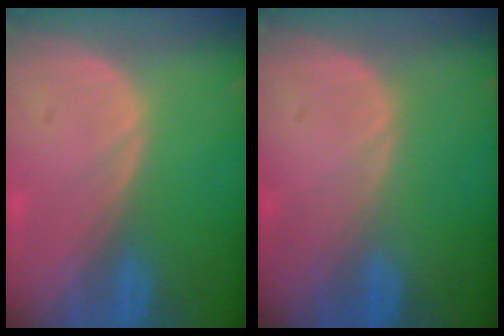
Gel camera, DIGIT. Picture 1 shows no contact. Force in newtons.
{"total": 0.0}